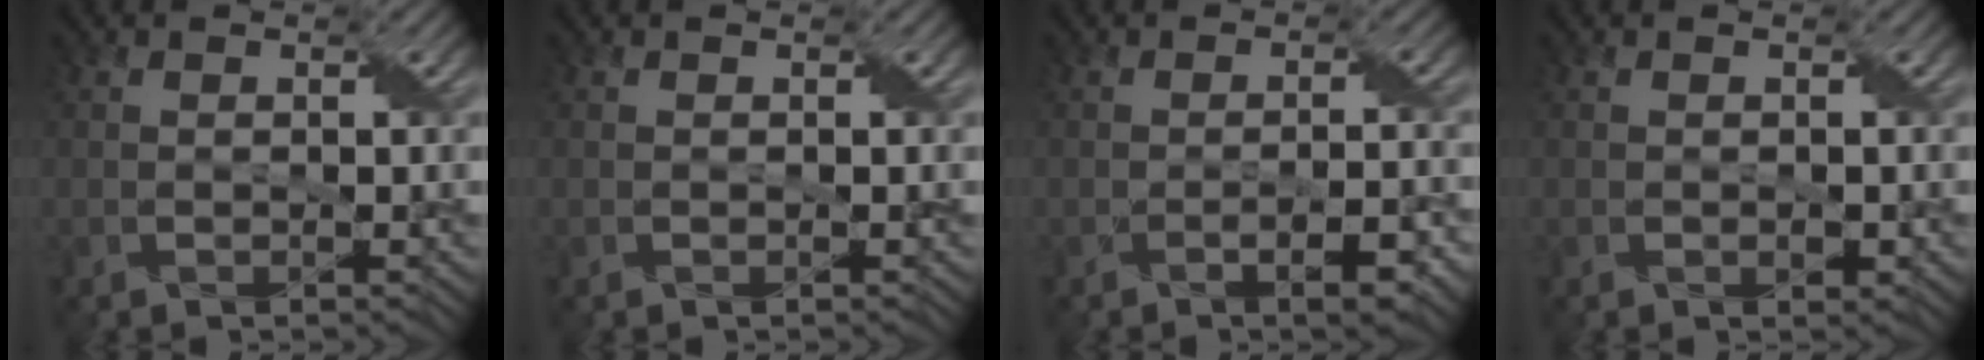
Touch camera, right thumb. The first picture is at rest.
{"total": 0.0}
{"total": 3.0, "force": [-1.5, 0.7, 2.5], "torque": [-0.043, 0.001, -0.021]}
{"total": 0.8, "force": [-0.2, 0.5, 0.6], "torque": [-0.009, -0.002, -0.001]}